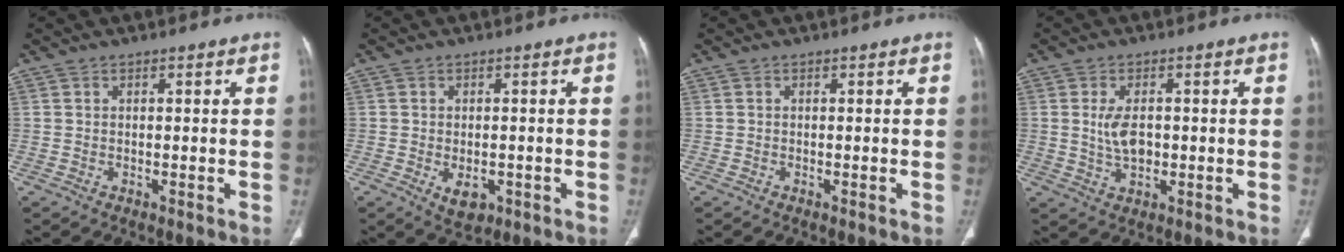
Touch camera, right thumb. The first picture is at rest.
{"total": 4.0, "force": [-1.5, 2.5, 2.7], "torque": [-0.035, 0.003, -0.013]}
{"total": 0.0}
{"total": 5.2, "force": [0.2, 3.0, 4.3], "torque": [-0.081, -0.002, 0.008]}